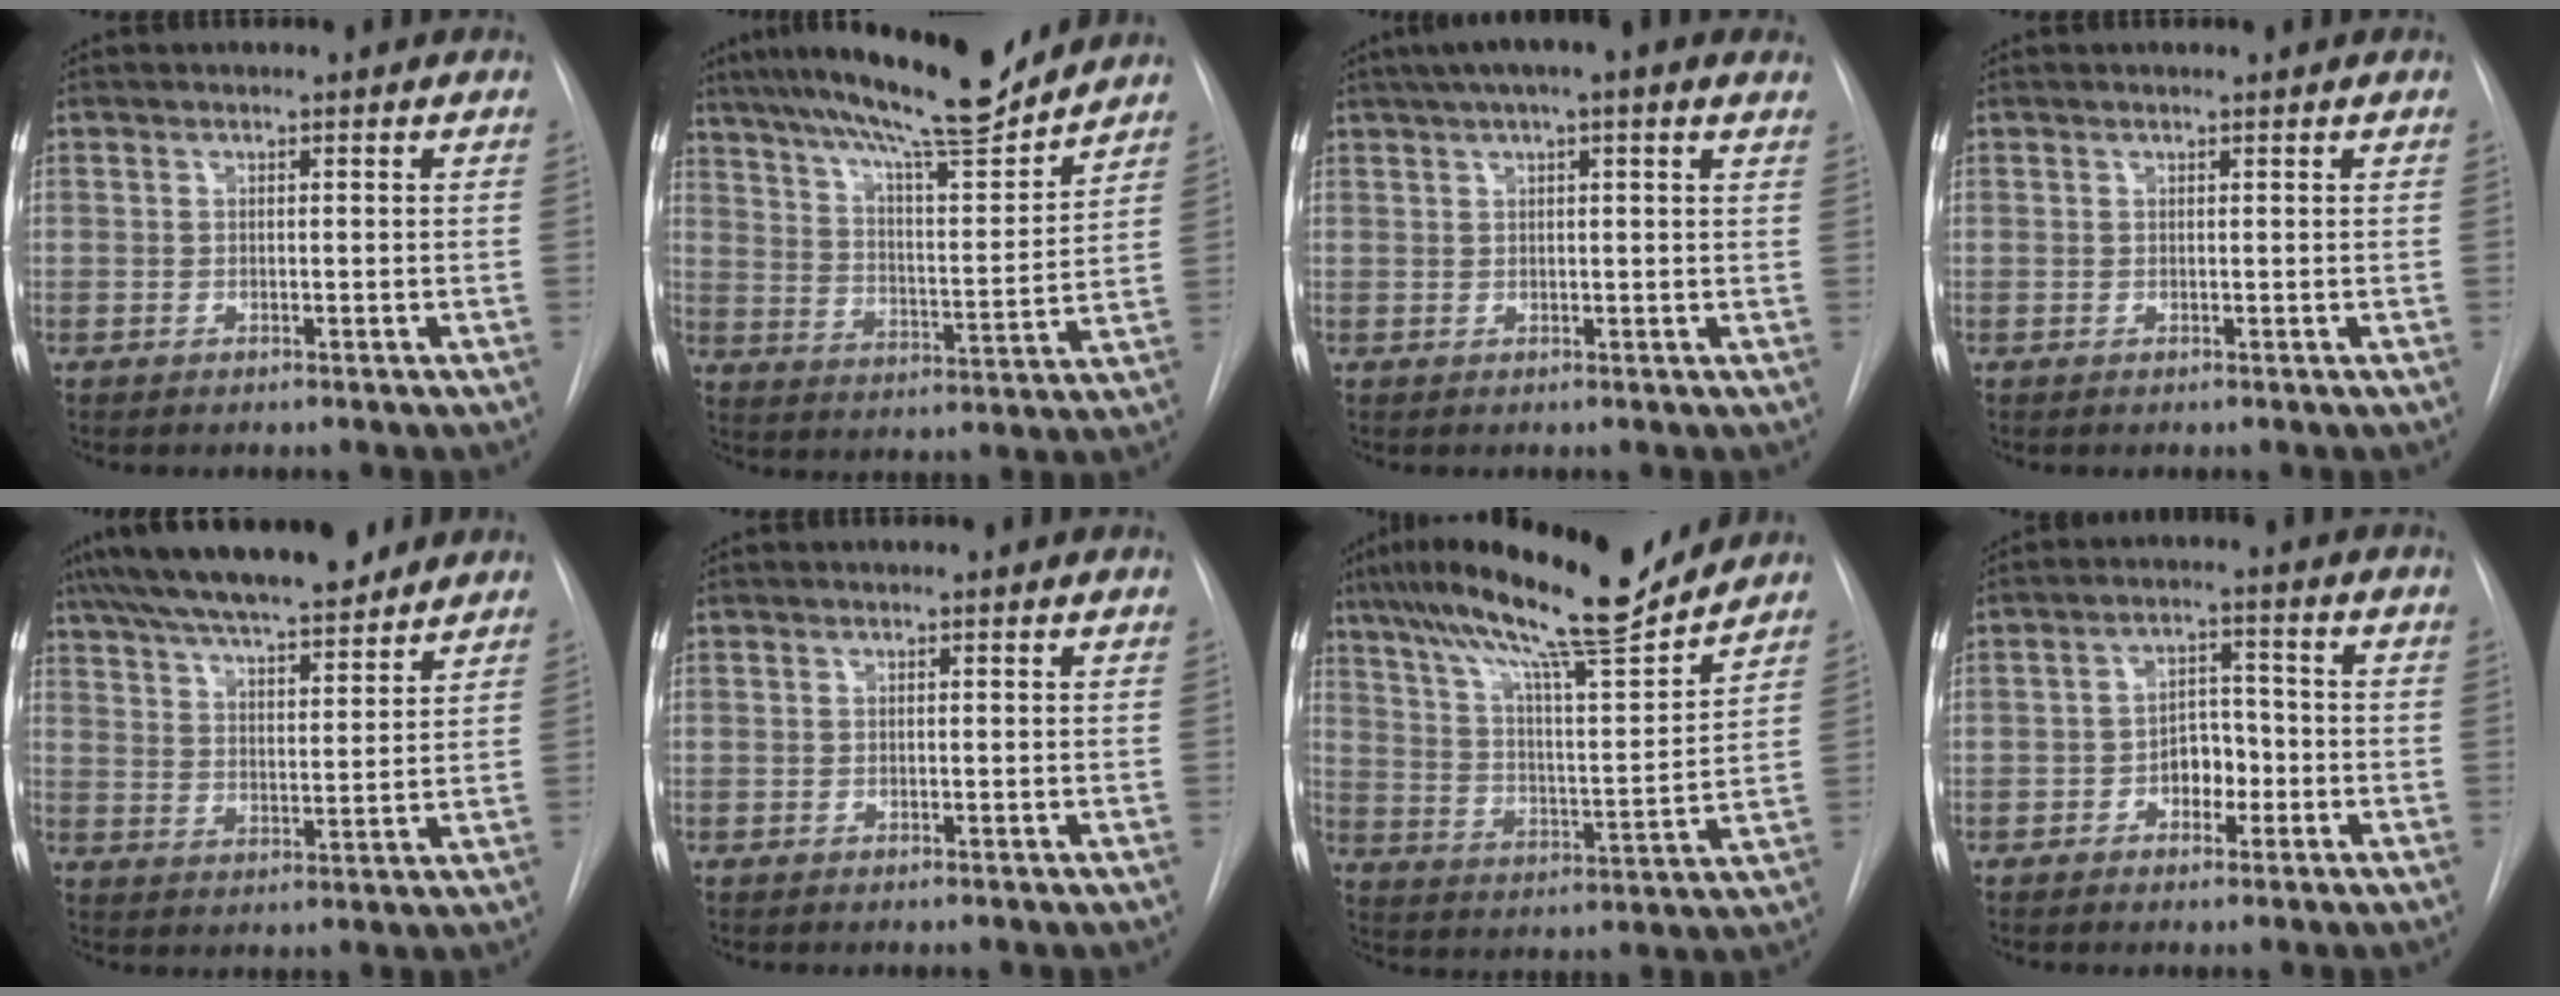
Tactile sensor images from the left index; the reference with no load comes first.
{"total": 17.8, "force": [15.4, 1.0, 8.8], "torque": [-0.145, 0.003, 0.241]}
{"total": 9.8, "force": [6.6, 1.4, 7.1], "torque": [-0.108, 0.045, 0.087]}
{"total": 0.0}
{"total": 17.8, "force": [15.3, 2.9, 8.6], "torque": [-0.150, 0.027, 0.239]}
{"total": 0.0}
{"total": 18.9, "force": [15.6, 0.7, 10.5], "torque": [-0.176, 0.008, 0.250]}
{"total": 4.8, "force": [-1.8, 3.1, 3.3], "torque": [-0.048, 0.015, -0.030]}